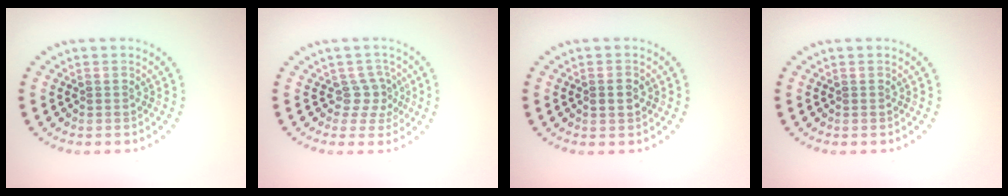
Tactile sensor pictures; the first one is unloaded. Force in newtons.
{"total": 2.2, "press": 1.5, "slide": 1.6}
{"total": 1.2, "press": 1.2, "slide": 0.1}
{"total": 0.0}